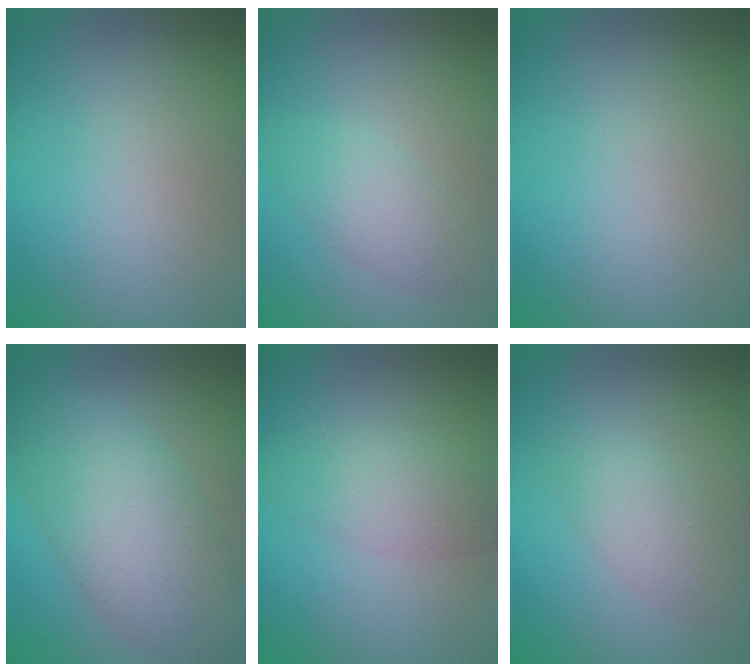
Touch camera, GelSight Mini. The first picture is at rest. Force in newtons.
{"total": 2.7, "press": 2.7, "slide": 0.0}
{"total": 0.0}
{"total": 7.9, "press": 7.9, "slide": 0.3}
{"total": 3.2, "press": 3.2, "slide": 0.3}
{"total": 2.9, "press": 2.8, "slide": 0.3}